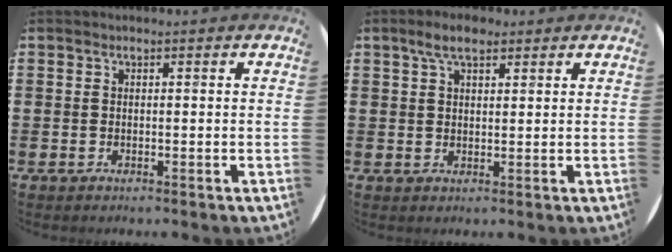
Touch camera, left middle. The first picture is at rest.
{"total": 4.0, "force": [2.8, 1.5, 2.4], "torque": [-0.042, 0.006, 0.049]}